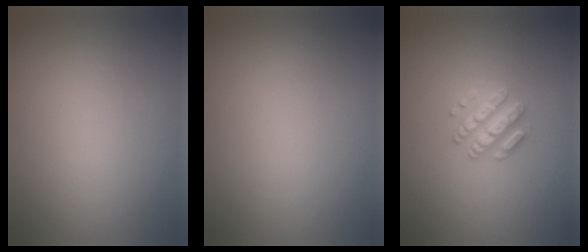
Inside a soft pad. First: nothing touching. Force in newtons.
{"total": 0.0}
{"total": 2.6, "press": 2.5, "slide": 0.4}